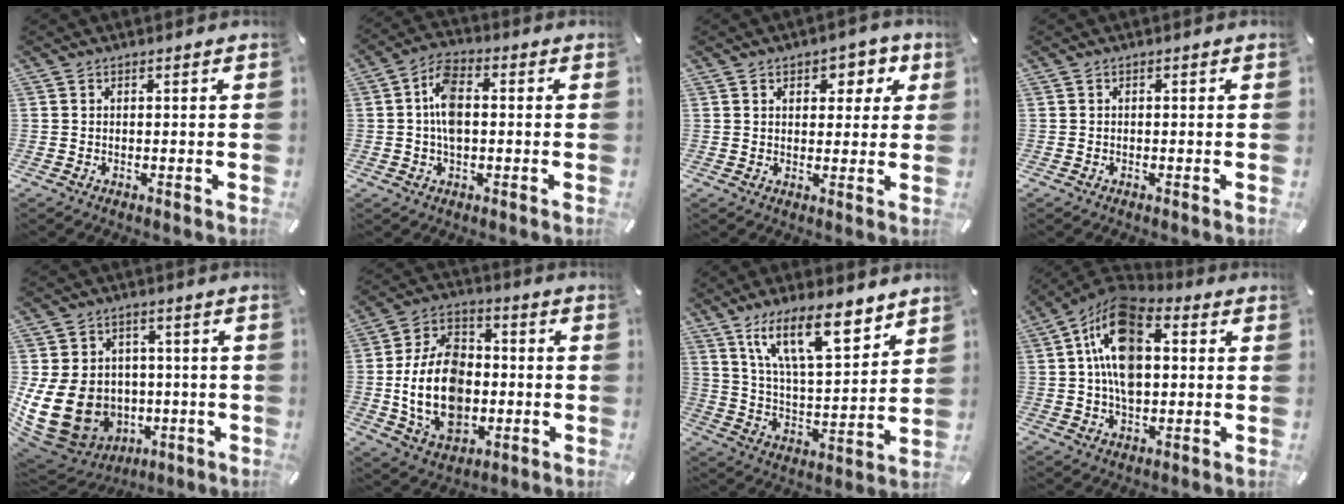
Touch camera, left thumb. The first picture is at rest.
{"total": 7.6, "force": [0.2, 4.4, 6.2], "torque": [-0.117, 0.008, 0.002]}
{"total": 5.7, "force": [2.5, 4.0, 3.3], "torque": [-0.028, -0.006, 0.033]}
{"total": 0.0}
{"total": 17.0, "force": [-2.1, 14.5, 8.6], "torque": [-0.177, -0.002, -0.022]}
{"total": 18.2, "force": [-2.3, 13.0, 12.5], "torque": [-0.267, 0.007, -0.043]}
{"total": 16.9, "force": [11.2, 5.8, 11.2], "torque": [-0.195, -0.049, 0.192]}
{"total": 15.7, "force": [3.1, 9.7, 11.9], "torque": [-0.232, -0.002, 0.054]}